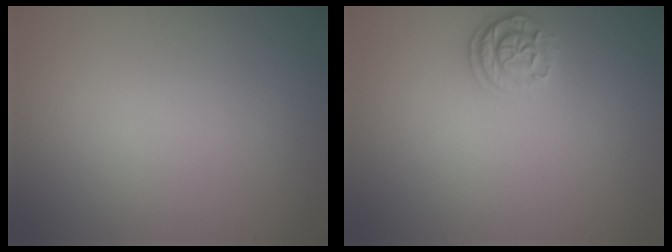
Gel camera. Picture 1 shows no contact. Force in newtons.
{"total": 2.1, "press": 1.9, "slide": 0.9}